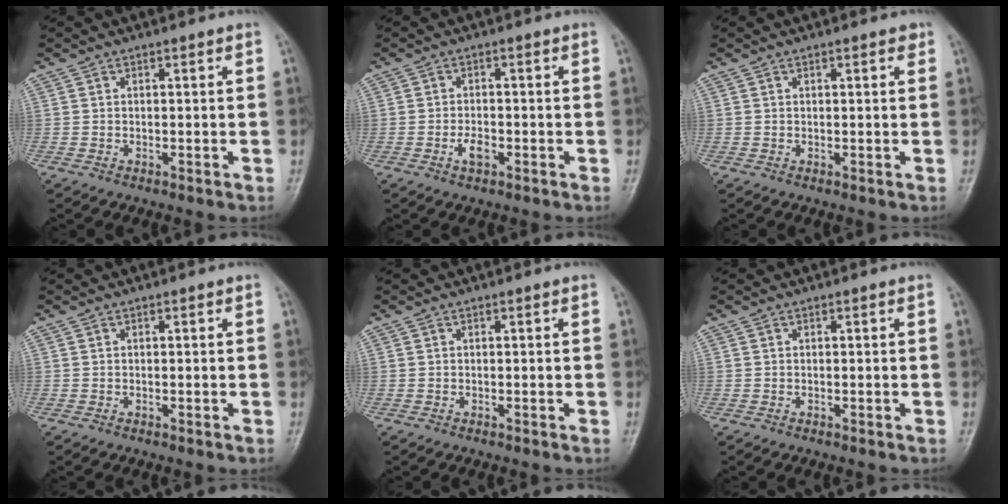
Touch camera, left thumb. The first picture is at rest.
{"total": 2.8, "force": [-1.2, 1.5, 2.1], "torque": [-0.035, 0.006, -0.023]}
{"total": 1.3, "force": [0.7, 0.5, 1.0], "torque": [-0.009, 0.000, 0.007]}
{"total": 0.0}
{"total": 0.0}
{"total": 0.0}